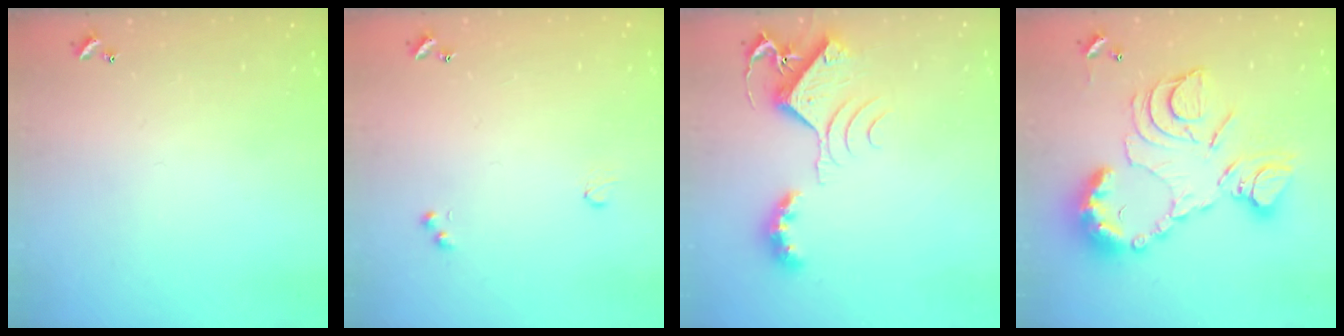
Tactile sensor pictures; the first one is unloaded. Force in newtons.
{"total": 4.5, "press": 4.4, "slide": 0.7}
{"total": 8.1, "press": 8.1, "slide": 0.4}
{"total": 18.9, "press": 18.9, "slide": 0.9}